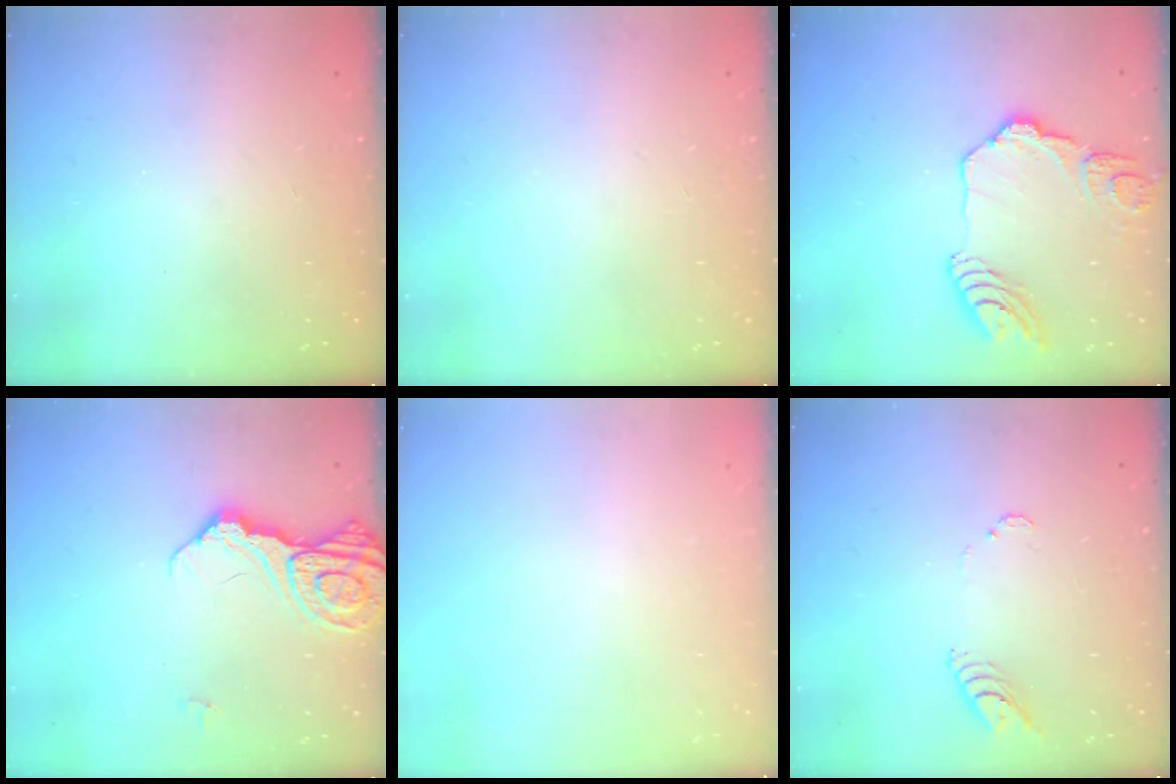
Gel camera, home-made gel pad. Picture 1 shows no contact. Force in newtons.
{"total": 0.0}
{"total": 16.2, "press": 16.1, "slide": 1.6}
{"total": 14.6, "press": 14.5, "slide": 1.6}
{"total": 0.0}
{"total": 4.7, "press": 4.7, "slide": 0.5}